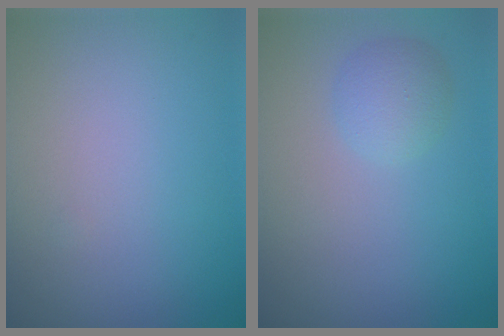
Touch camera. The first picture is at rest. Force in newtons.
{"total": 2.2, "press": 2.2, "slide": 0.1}